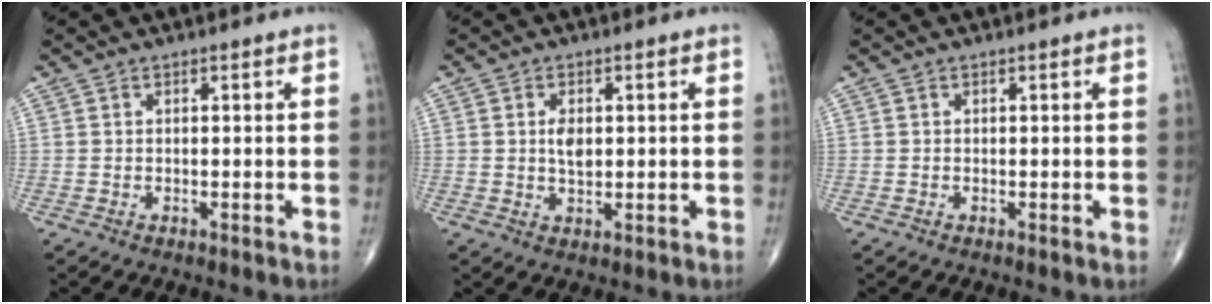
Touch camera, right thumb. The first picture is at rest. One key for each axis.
{"total": 3.4, "fx": 0.5, "fy": 2.0, "fz": 2.8, "tx": -0.042, "ty": -0.005, "tz": 0.010}
{"total": 0.0}